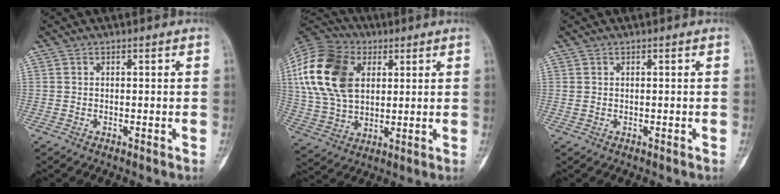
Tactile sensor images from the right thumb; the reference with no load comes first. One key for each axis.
{"total": 21.1, "fx": 5.5, "fy": 14.4, "fz": 14.4, "tx": -0.287, "ty": 0.004, "tz": 0.097}
{"total": 0.5, "fx": 0.0, "fy": 0.4, "fz": 0.3, "tx": -0.013, "ty": 0.005, "tz": 0.005}